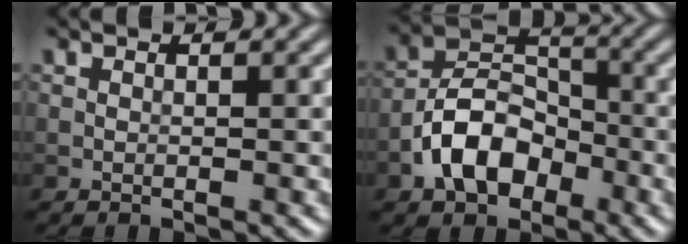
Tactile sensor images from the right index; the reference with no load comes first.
{"total": 6.4, "force": [-3.0, 4.1, 3.8], "torque": [-0.061, 0.005, -0.062]}